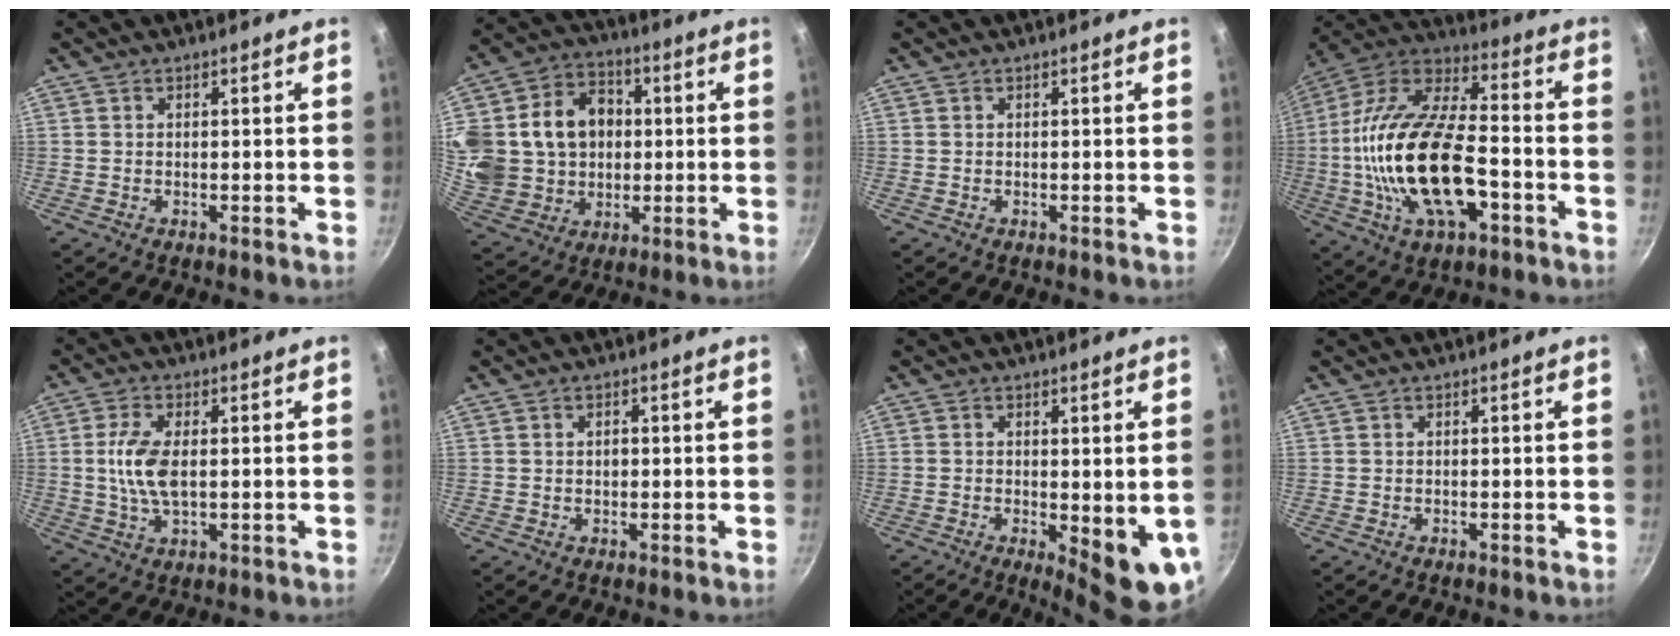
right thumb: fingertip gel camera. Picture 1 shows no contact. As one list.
[{"total": 23.2, "force": [3.0, 19.1, 13.0], "torque": [-0.261, 0.029, 0.064]}, {"total": 0.0}, {"total": 25.7, "force": [-5.2, 12.5, 21.9], "torque": [-0.414, 0.033, -0.100]}, {"total": 7.7, "force": [0.5, 3.6, 6.9], "torque": [-0.146, -0.001, 0.009]}, {"total": 1.4, "force": [0.2, 1.0, 1.0], "torque": [-0.016, 0.002, 0.004]}, {"total": 8.5, "force": [-1.0, 2.7, 8.0], "torque": [-0.095, -0.012, -0.005]}, {"total": 0.0}]